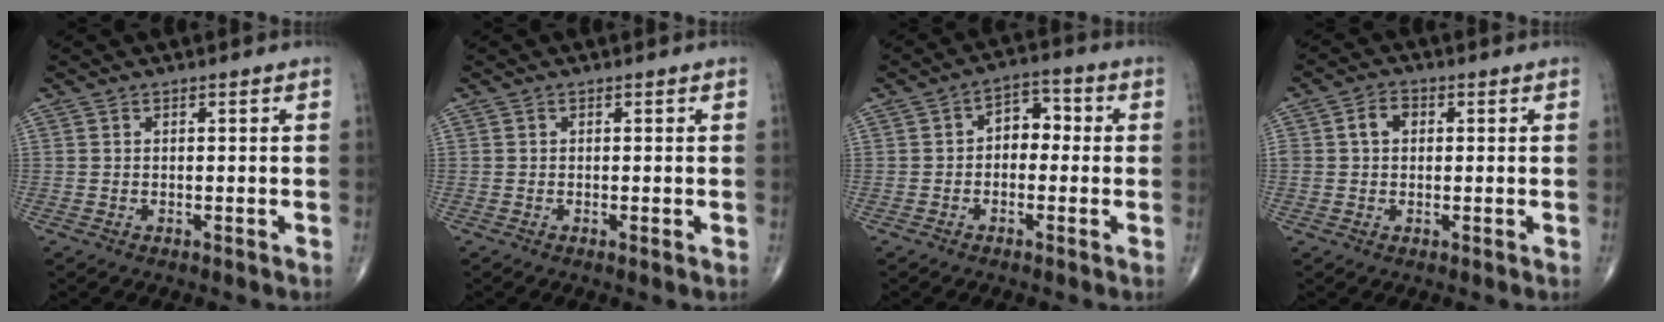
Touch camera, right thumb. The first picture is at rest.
{"total": 0.6, "force": [-0.1, 0.0, 0.6], "torque": [-0.012, -0.002, -0.003]}
{"total": 5.6, "force": [-0.2, 4.0, 3.9], "torque": [-0.026, 0.023, -0.016]}
{"total": 3.8, "force": [0.7, 2.8, 2.4], "torque": [-0.039, 0.012, 0.010]}